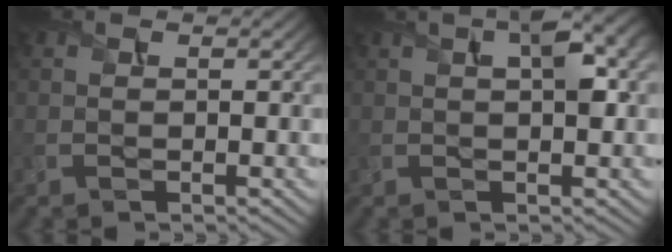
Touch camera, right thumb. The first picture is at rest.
{"total": 5.1, "force": [1.5, 1.4, 4.7], "torque": [-0.079, 0.013, 0.022]}